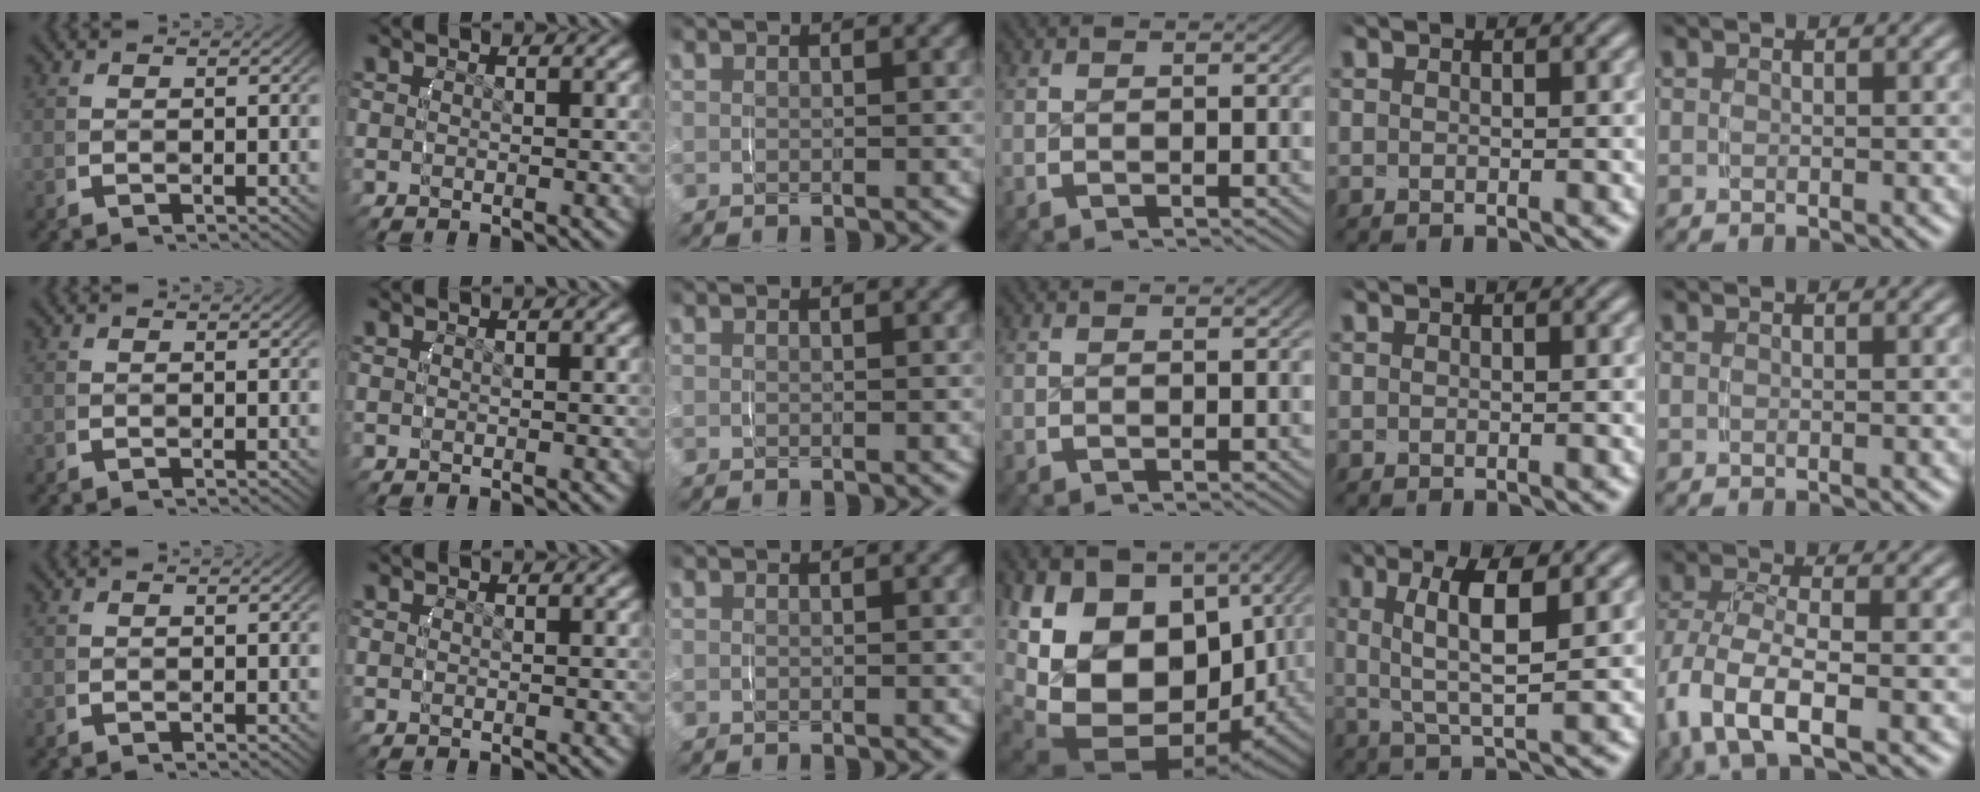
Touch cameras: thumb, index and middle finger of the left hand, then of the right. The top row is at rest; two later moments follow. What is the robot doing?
{"motion": "grasp_and_lifting", "object": "towel"}